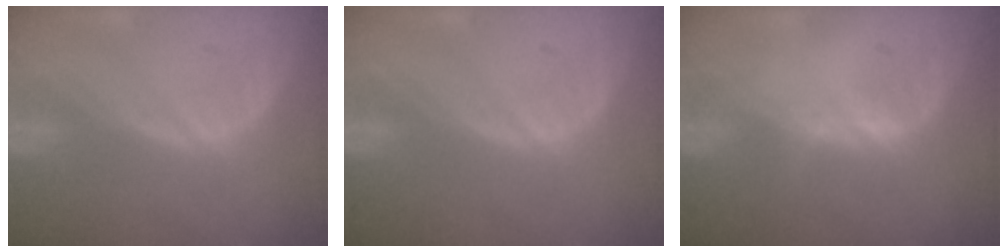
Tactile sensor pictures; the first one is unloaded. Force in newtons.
{"total": 0.0}
{"total": 0.6, "press": 0.5, "slide": 0.4}